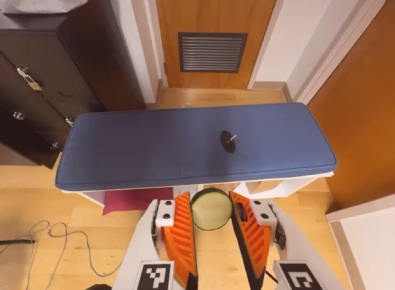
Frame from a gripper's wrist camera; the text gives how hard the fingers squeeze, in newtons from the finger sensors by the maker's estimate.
{"total": 7.9, "left": 7.8, "right": 8.0}